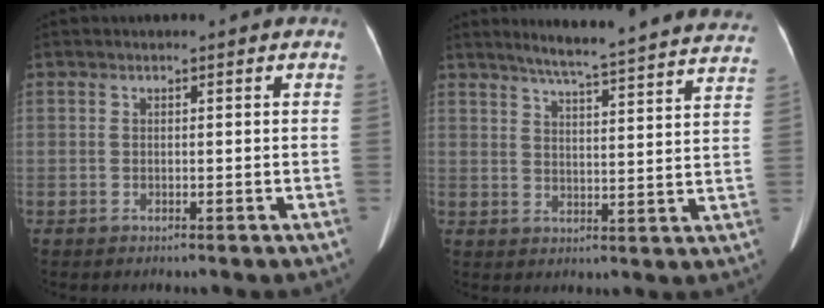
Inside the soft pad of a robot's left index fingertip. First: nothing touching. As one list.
[{"total": 24.6, "force": [22.6, 0.5, 9.8], "torque": [-0.141, -0.046, 0.270]}]